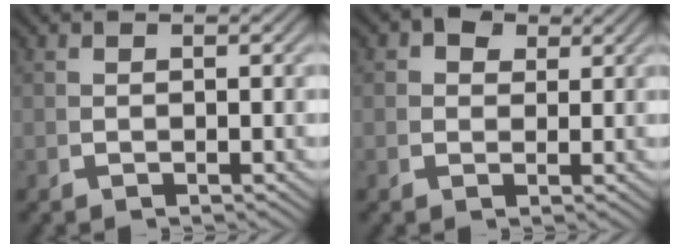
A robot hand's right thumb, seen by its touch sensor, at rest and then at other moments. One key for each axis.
{"total": 3.4, "fx": 1.6, "fy": 2.6, "fz": 1.4, "tx": -0.023, "ty": -0.003, "tz": 0.023}